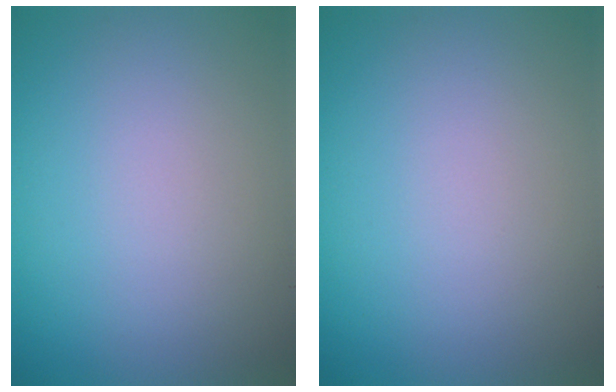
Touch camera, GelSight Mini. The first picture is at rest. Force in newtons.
{"total": 0.0}